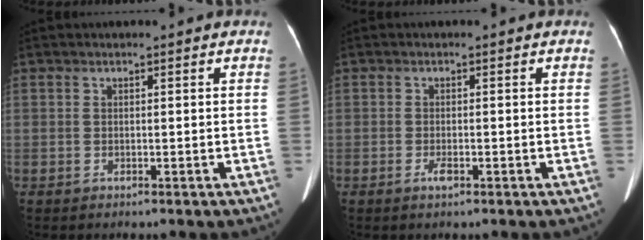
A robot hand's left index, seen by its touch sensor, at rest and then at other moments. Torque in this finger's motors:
{"motor_torque": [0.04, 0.25, 0.03, 0.01]}